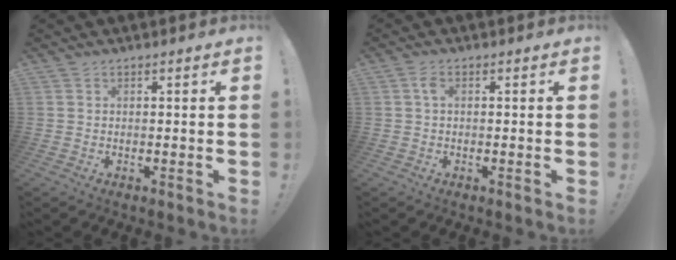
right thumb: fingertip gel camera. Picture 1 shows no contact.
{"total": 2.1, "force": [0.3, 1.1, 1.8], "torque": [-0.047, 0.011, 0.006]}